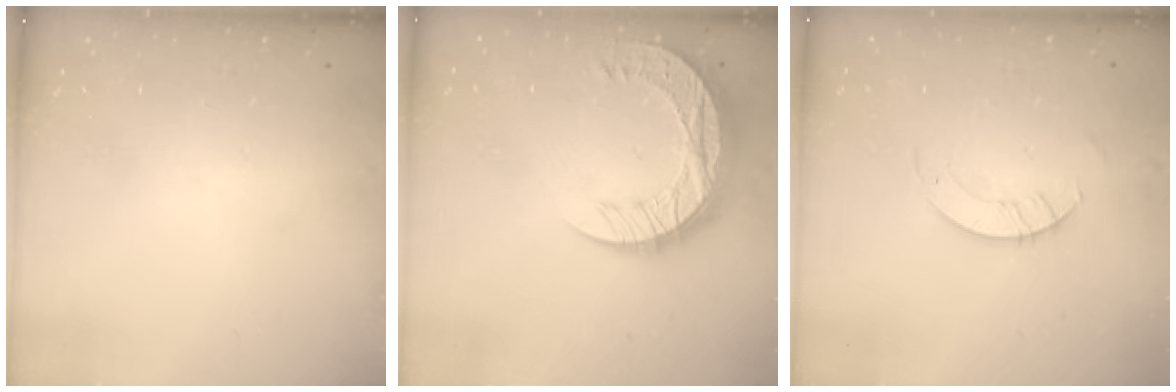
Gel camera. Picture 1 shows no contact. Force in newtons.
{"total": 19.0, "press": 18.9, "slide": 1.4}
{"total": 2.6, "press": 2.6, "slide": 0.2}